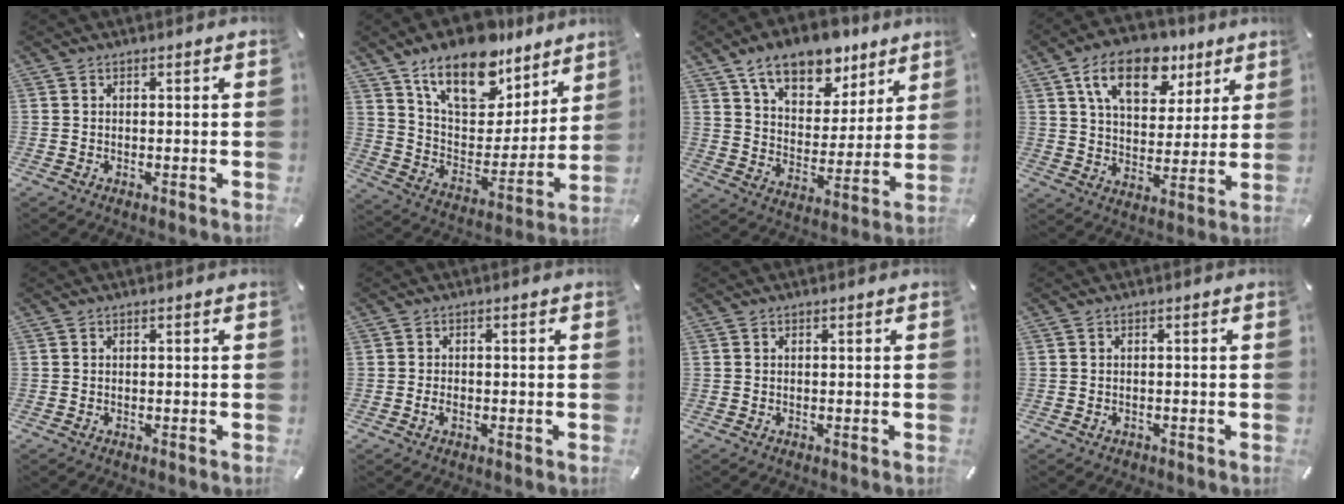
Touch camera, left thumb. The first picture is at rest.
{"total": 18.8, "force": [14.2, 9.3, 8.1], "torque": [-0.137, -0.100, 0.251]}
{"total": 14.3, "force": [10.6, 7.6, 5.7], "torque": [-0.094, -0.063, 0.191]}
{"total": 15.3, "force": [8.8, 9.0, 8.8], "torque": [-0.146, -0.026, 0.155]}
{"total": 0.0}
{"total": 1.7, "force": [-0.6, 1.0, 1.2], "torque": [-0.029, 0.000, -0.014]}
{"total": 0.0}
{"total": 0.6, "force": [-0.3, 0.5, 0.1], "torque": [-0.001, 0.004, -0.009]}